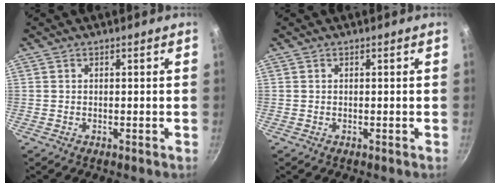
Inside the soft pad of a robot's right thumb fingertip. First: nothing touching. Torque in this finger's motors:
{"motor_torque": [-0.22, -0.22, 0.19, -0.07, 0.00]}